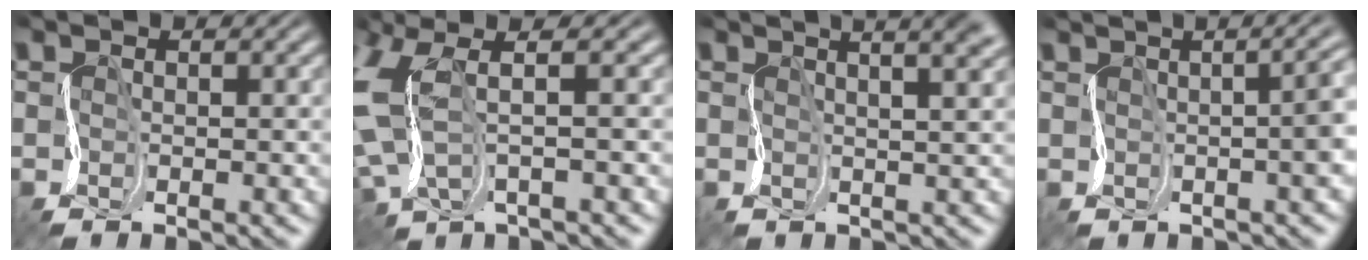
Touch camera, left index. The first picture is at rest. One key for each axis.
{"total": 5.3, "fx": 2.1, "fy": 1.8, "fz": 4.6, "tx": -0.138, "ty": 0.006, "tz": 0.038}
{"total": 8.7, "fx": 4.4, "fy": 4.0, "fz": 6.4, "tx": -0.038, "ty": 0.058, "tz": 0.024}
{"total": 8.1, "fx": 0.8, "fy": 4.0, "fz": 6.9, "tx": -0.018, "ty": 0.029, "tz": -0.004}